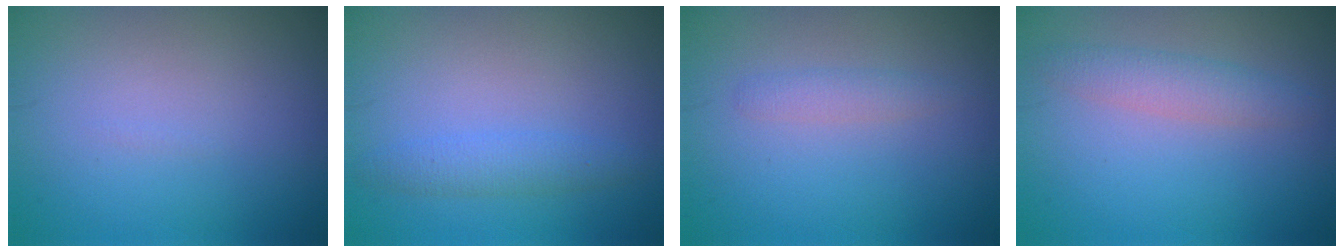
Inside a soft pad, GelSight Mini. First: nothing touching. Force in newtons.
{"total": 2.0, "press": 2.0, "slide": 0.1}
{"total": 1.3, "press": 1.3, "slide": 0.1}
{"total": 2.4, "press": 2.4, "slide": 0.0}